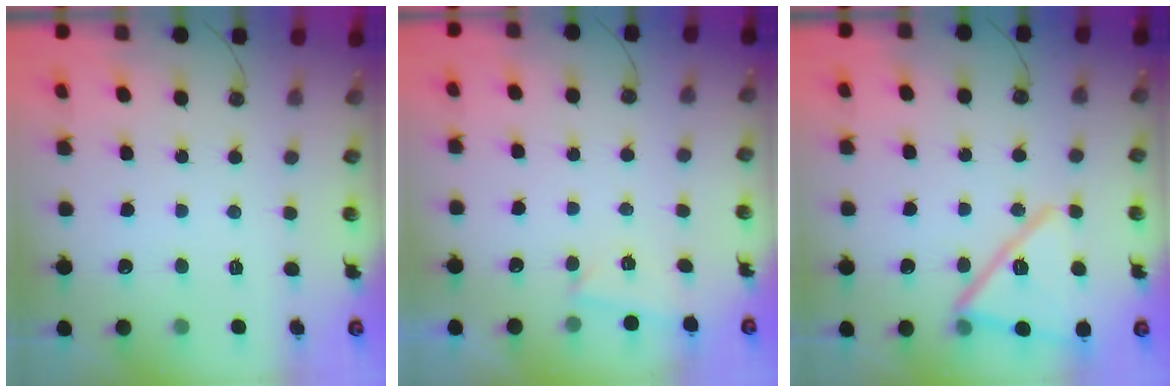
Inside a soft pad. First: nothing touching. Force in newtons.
{"total": 2.3, "press": 2.2, "slide": 0.9}
{"total": 16.1, "press": 15.8, "slide": 3.2}